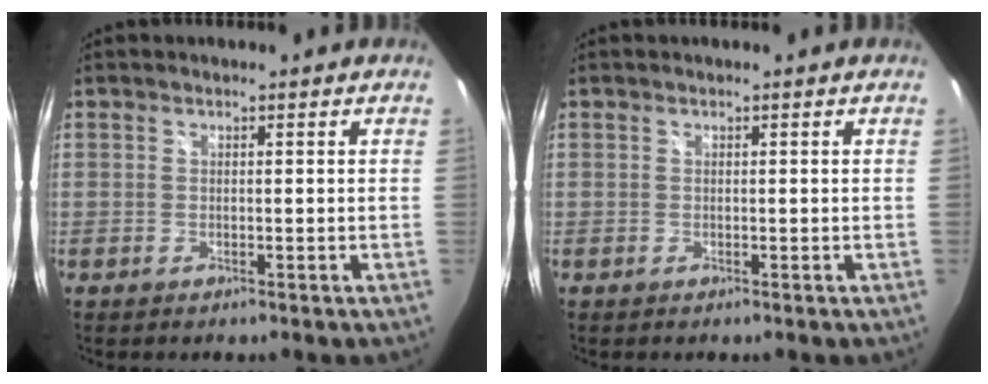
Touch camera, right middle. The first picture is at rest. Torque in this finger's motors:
{"motor_torque": [-0.06, -0.06, -0.01, 0.00]}